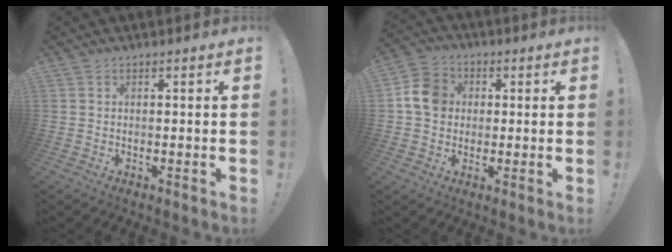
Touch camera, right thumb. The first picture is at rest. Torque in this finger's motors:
{"motor_torque": [0.69, 0.60, 0.28, -0.21, 0.01]}